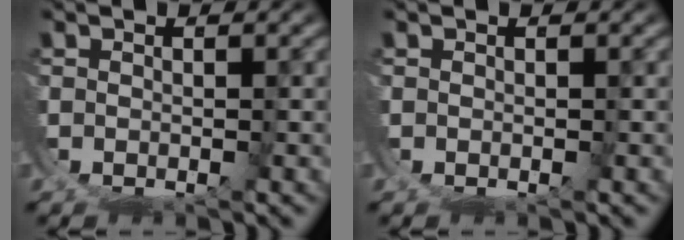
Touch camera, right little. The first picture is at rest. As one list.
[{"total": 0.0}]